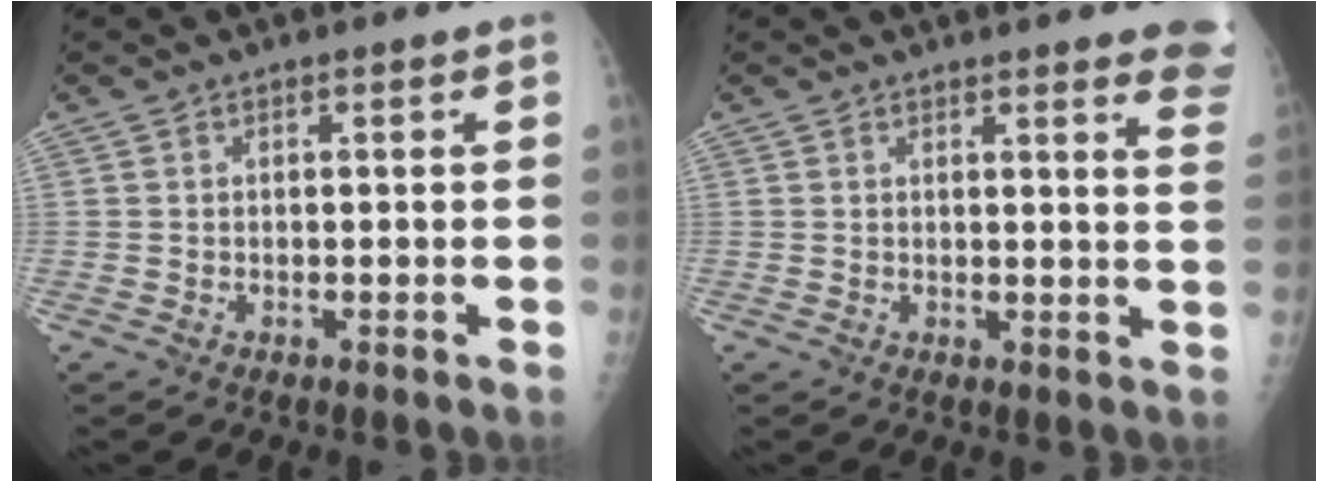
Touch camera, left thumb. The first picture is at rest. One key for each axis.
{"total": 10.9, "fx": 9.5, "fy": 1.9, "fz": 5.0, "tx": -0.024, "ty": -0.048, "tz": 0.083}